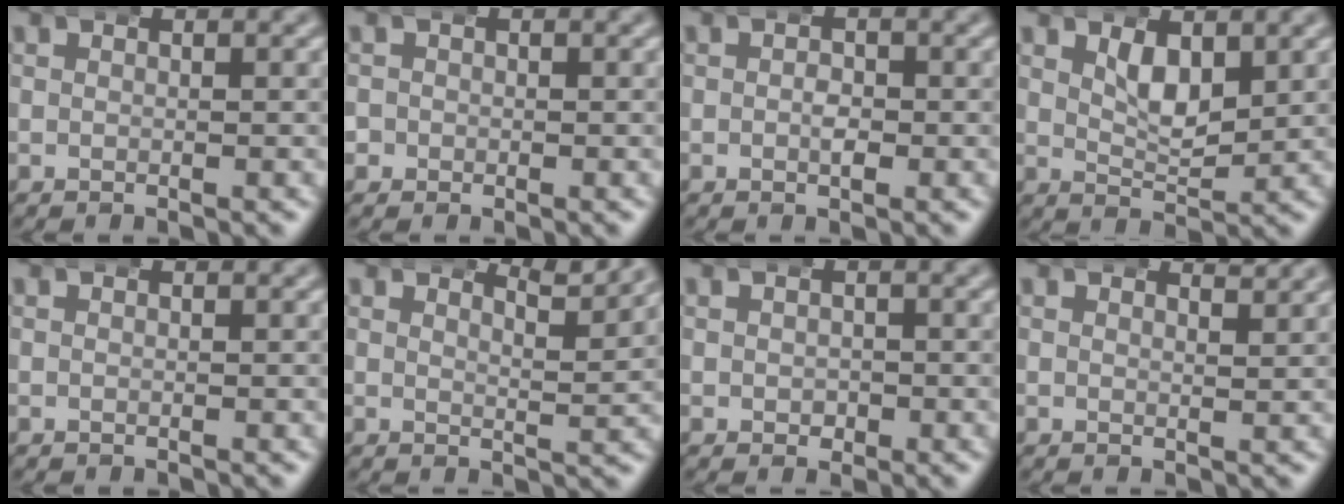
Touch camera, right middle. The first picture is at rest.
{"total": 2.3, "force": [-0.2, 2.3, 0.2], "torque": [-0.016, -0.001, -0.011]}
{"total": 1.2, "force": [-0.2, 0.9, 0.8], "torque": [-0.013, -0.001, -0.007]}
{"total": 2.7, "force": [1.5, 1.1, 2.0], "torque": [-0.031, -0.015, 0.027]}
{"total": 0.0}
{"total": 3.1, "force": [2.8, 0.1, 1.3], "torque": [-0.014, -0.014, 0.045]}
{"total": 1.0, "force": [-0.2, 1.0, 0.2], "torque": [-0.001, 0.000, -0.006]}
{"total": 1.6, "force": [1.5, 0.0, 0.4], "torque": [-0.004, -0.007, 0.024]}